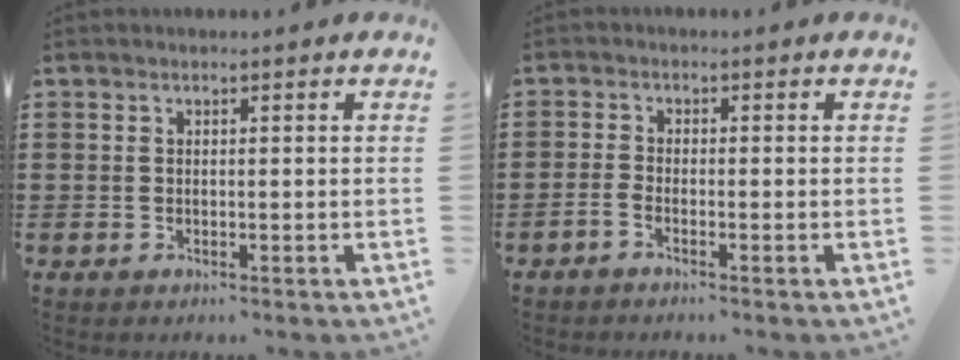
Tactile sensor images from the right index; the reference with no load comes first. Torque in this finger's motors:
{"motor_torque": [0.25, 0.82, -0.09, -0.02]}